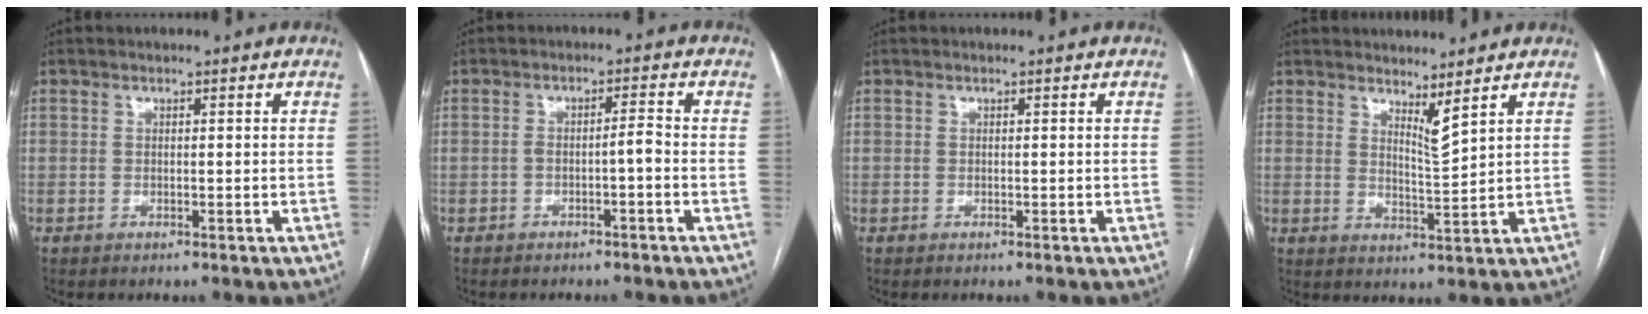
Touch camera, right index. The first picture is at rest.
{"total": 2.1, "force": [-1.0, 0.1, 1.9], "torque": [-0.029, 0.007, -0.017]}
{"total": 0.0}
{"total": 3.1, "force": [2.6, -0.3, 1.7], "torque": [-0.035, -0.022, 0.052]}